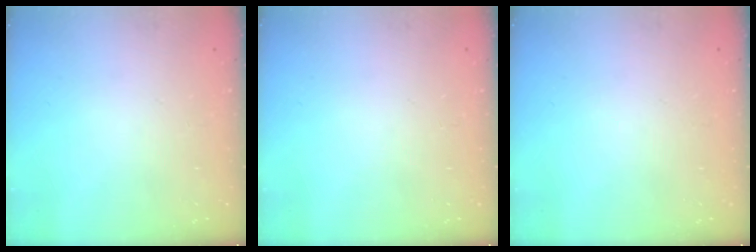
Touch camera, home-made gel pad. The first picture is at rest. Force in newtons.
{"total": 0.0}
{"total": 0.0}